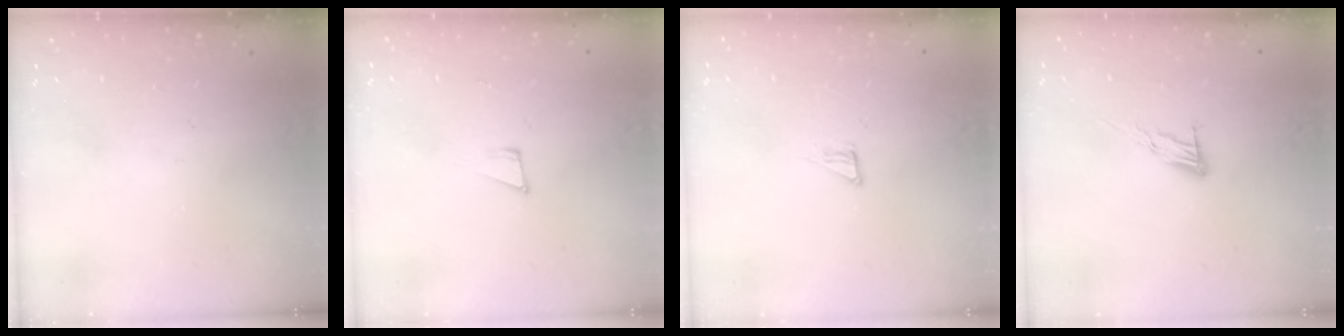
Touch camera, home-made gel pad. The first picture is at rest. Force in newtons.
{"total": 6.1, "press": 5.4, "slide": 2.8}
{"total": 3.4, "press": 3.4, "slide": 0.3}
{"total": 7.2, "press": 7.2, "slide": 0.4}